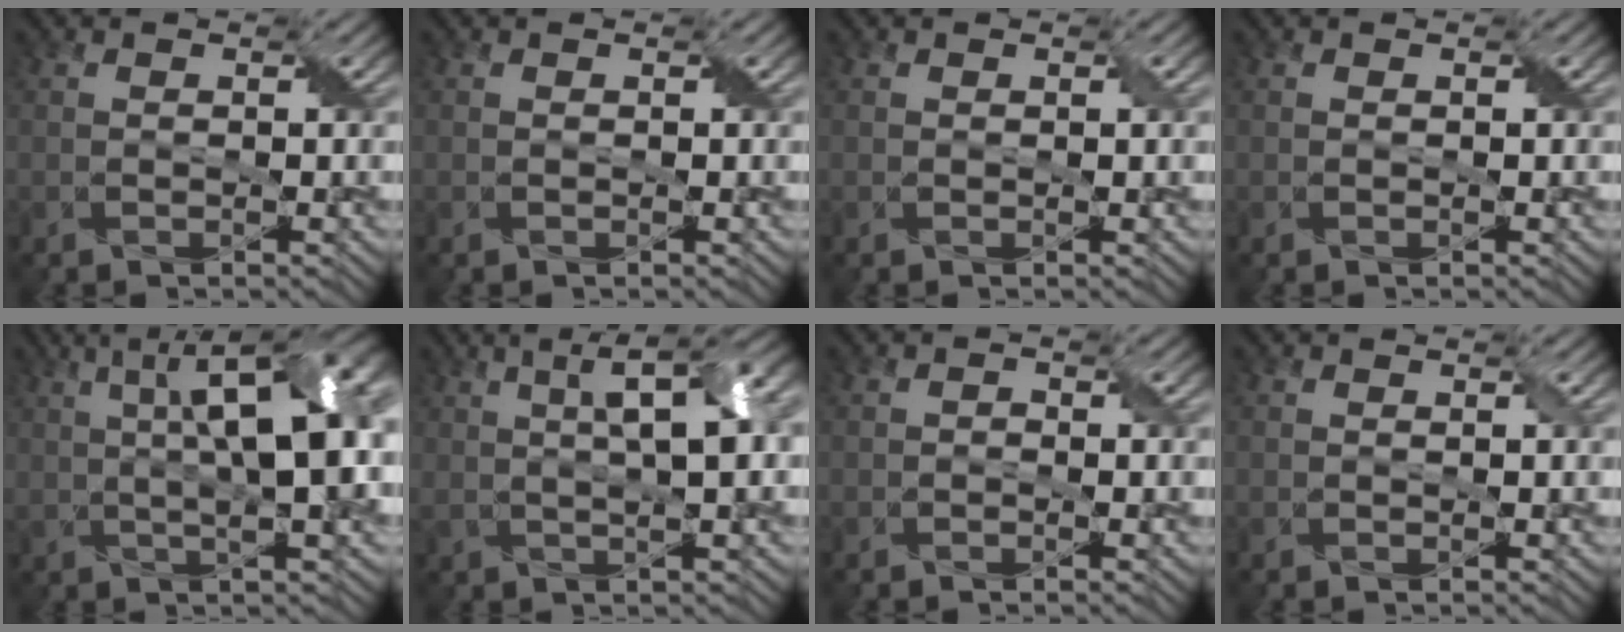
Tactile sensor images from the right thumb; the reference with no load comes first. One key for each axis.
{"total": 0.0}
{"total": 0.7, "fx": 0.2, "fy": 0.3, "fz": 0.6, "tx": -0.010, "ty": 0.000, "tz": 0.003}
{"total": 0.0}
{"total": 14.3, "fx": 2.4, "fy": 5.0, "fz": 13.1, "tx": -0.184, "ty": 0.024, "tz": 0.026}
{"total": 10.3, "fx": 2.7, "fy": 3.1, "fz": 9.4, "tx": -0.141, "ty": 0.024, "tz": 0.032}
{"total": 1.5, "fx": -0.2, "fy": 1.0, "fz": 1.1, "tx": -0.014, "ty": -0.001, "tz": -0.004}
{"total": 0.7, "fx": 0.2, "fy": 0.2, "fz": 0.6, "tx": -0.011, "ty": 0.000, "tz": 0.004}